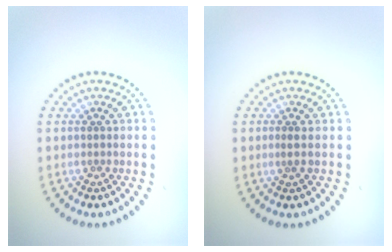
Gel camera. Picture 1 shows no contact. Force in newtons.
{"total": 0.5, "press": 0.4, "slide": 0.3}